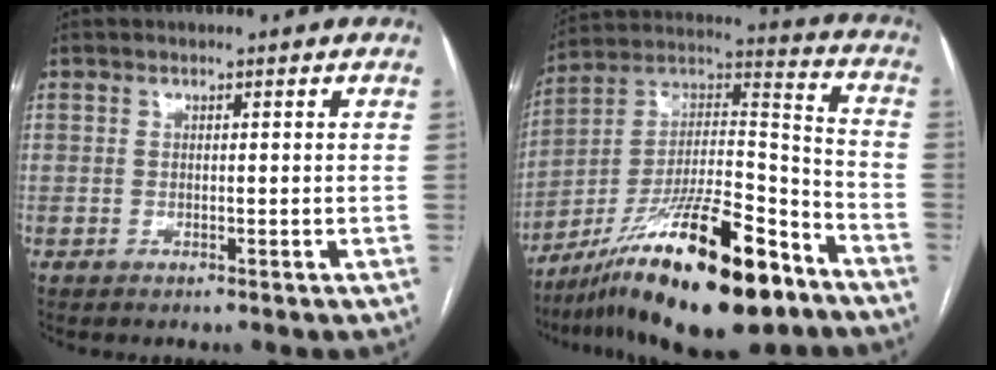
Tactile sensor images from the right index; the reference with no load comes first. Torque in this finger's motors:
{"motor_torque": [1.43, -0.71, 1.05, 0.21]}